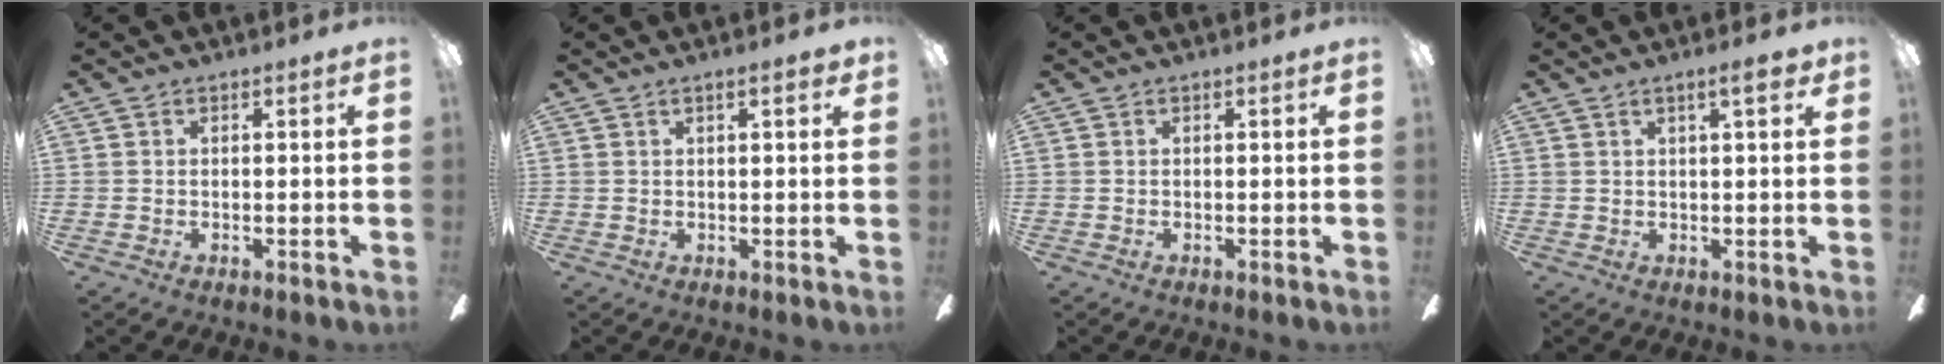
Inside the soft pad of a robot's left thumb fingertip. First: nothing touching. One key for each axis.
{"total": 2.6, "fx": 1.4, "fy": 0.4, "fz": 2.1, "tx": -0.037, "ty": 0.001, "tz": 0.022}
{"total": 0.0}
{"total": 4.5, "fx": 2.6, "fy": 1.0, "fz": 3.5, "tx": -0.041, "ty": -0.009, "tz": 0.036}